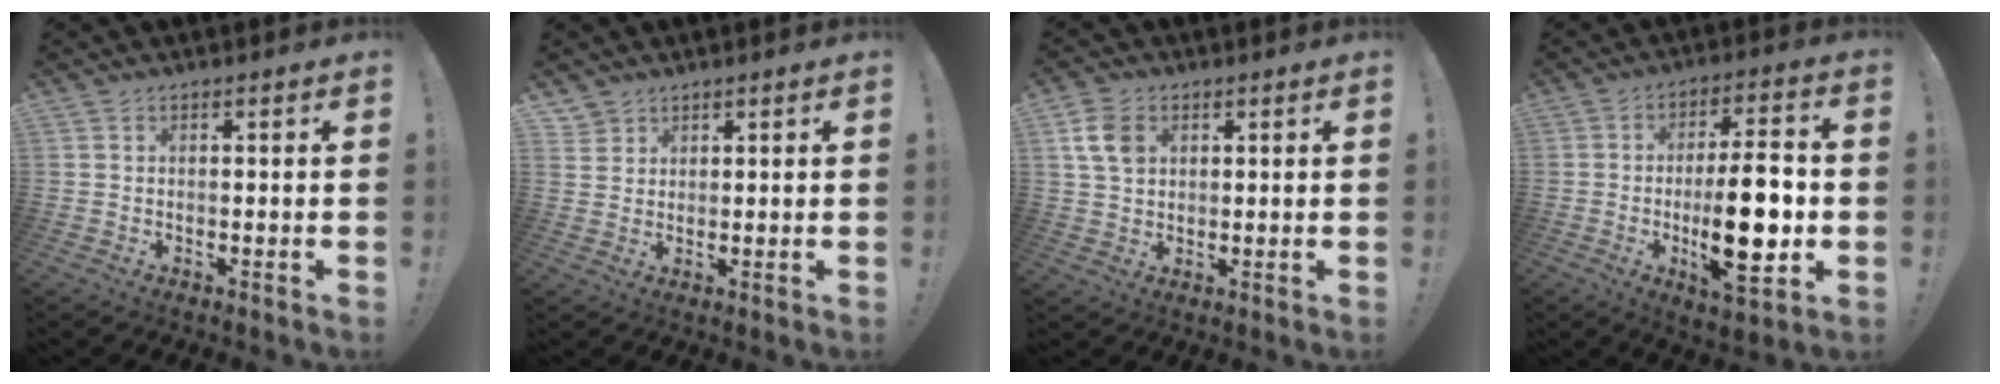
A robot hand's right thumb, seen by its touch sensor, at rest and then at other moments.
{"total": 2.7, "force": [2.1, 1.7, 0.1], "torque": [0.003, -0.016, 0.038]}
{"total": 8.5, "force": [2.9, 6.4, 4.8], "torque": [-0.083, 0.002, 0.058]}
{"total": 18.7, "force": [-2.9, 6.0, 17.4], "torque": [-0.282, -0.003, -0.046]}